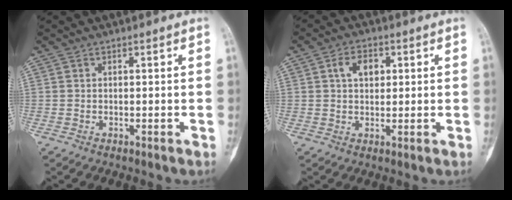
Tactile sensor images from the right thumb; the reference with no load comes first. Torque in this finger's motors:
{"motor_torque": [-0.69, 0.53, 0.25, -0.09, 0.17]}